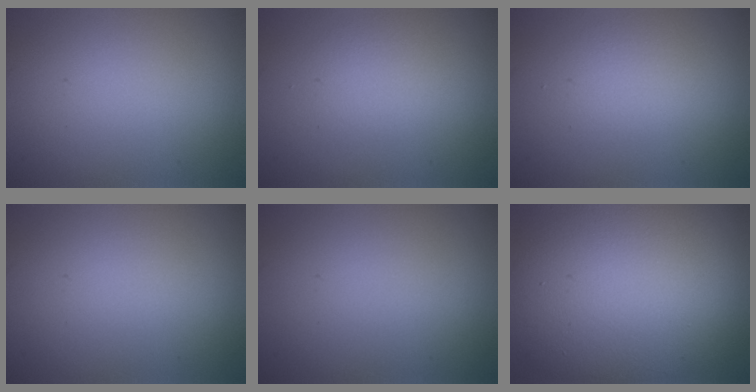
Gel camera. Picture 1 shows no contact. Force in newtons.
{"total": 1.9, "press": 1.9, "slide": 0.0}
{"total": 1.9, "press": 1.9, "slide": 0.2}
{"total": 0.0}
{"total": 0.0}
{"total": 14.1, "press": 14.1, "slide": 0.9}